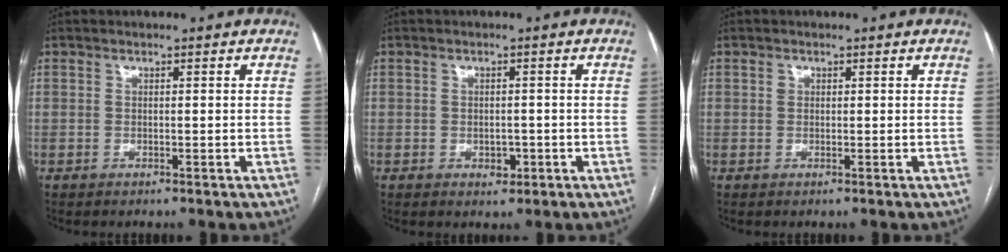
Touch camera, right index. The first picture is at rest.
{"total": 2.2, "force": [-0.7, 1.5, 1.4], "torque": [-0.019, 0.002, -0.004]}
{"total": 0.8, "force": [0.3, 0.7, 0.3], "torque": [-0.002, 0.001, 0.005]}